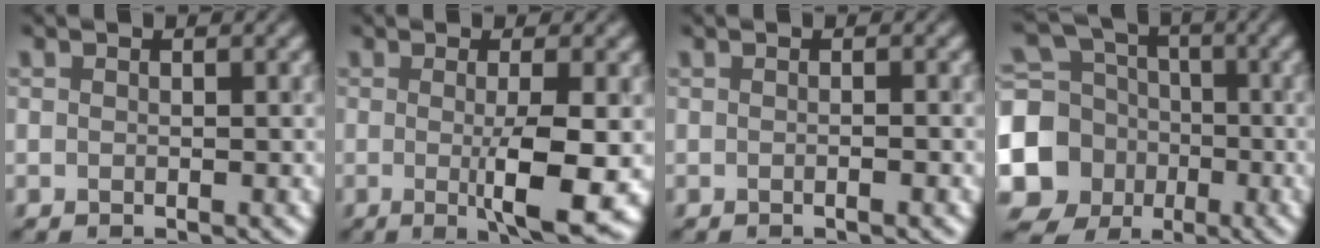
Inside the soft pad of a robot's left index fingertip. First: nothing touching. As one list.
[{"total": 5.4, "force": [-0.7, 0.8, 5.3], "torque": [-0.085, -0.012, -0.008]}, {"total": 0.9, "force": [-0.3, 0.2, 0.9], "torque": [-0.010, -0.003, -0.010]}, {"total": 11.2, "force": [-2.9, 10.2, 3.7], "torque": [-0.105, -0.030, -0.078]}]